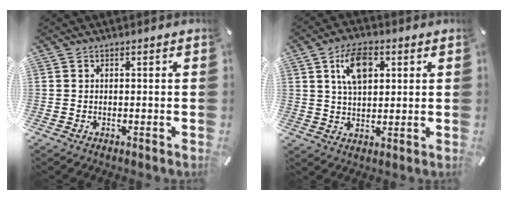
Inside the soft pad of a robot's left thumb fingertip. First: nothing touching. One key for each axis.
{"total": 8.9, "fx": 3.5, "fy": 5.3, "fz": 6.3, "tx": -0.100, "ty": 0.001, "tz": 0.059}